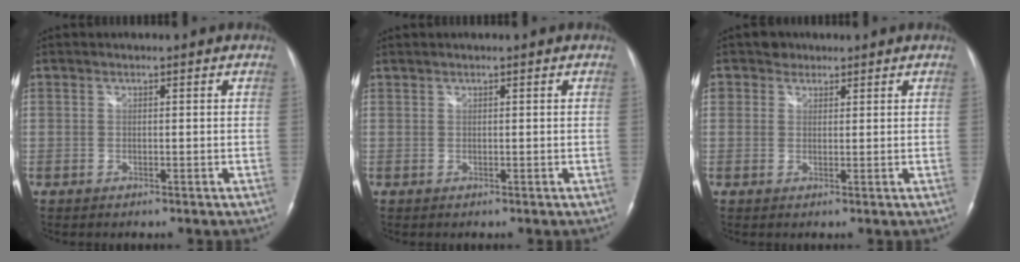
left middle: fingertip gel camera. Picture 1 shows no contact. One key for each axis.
{"total": 0.0}
{"total": 2.2, "fx": 1.3, "fy": 1.7, "fz": 0.0, "tx": 0.004, "ty": 0.005, "tz": 0.015}